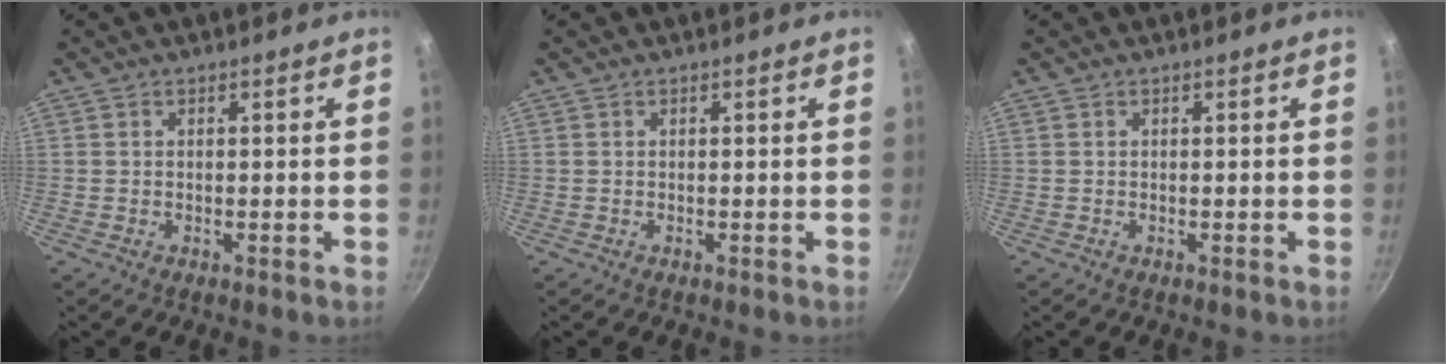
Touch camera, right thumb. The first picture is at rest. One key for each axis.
{"total": 0.0}
{"total": 0.0}